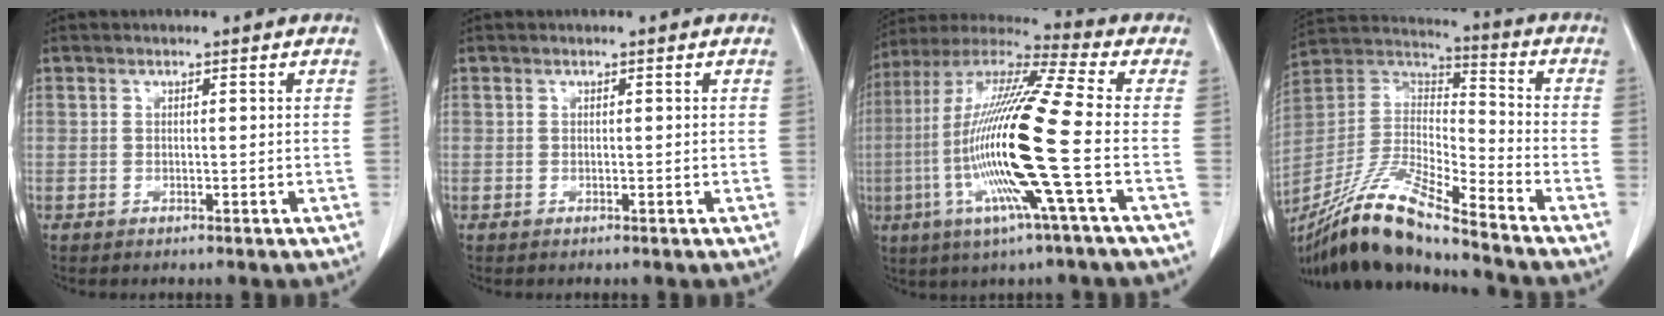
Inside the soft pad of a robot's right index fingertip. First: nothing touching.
{"total": 0.0}
{"total": 19.3, "force": [-3.9, -0.8, 18.9], "torque": [-0.381, -0.010, -0.088]}
{"total": 17.1, "force": [-14.1, 0.8, 9.7], "torque": [-0.195, -0.007, -0.266]}